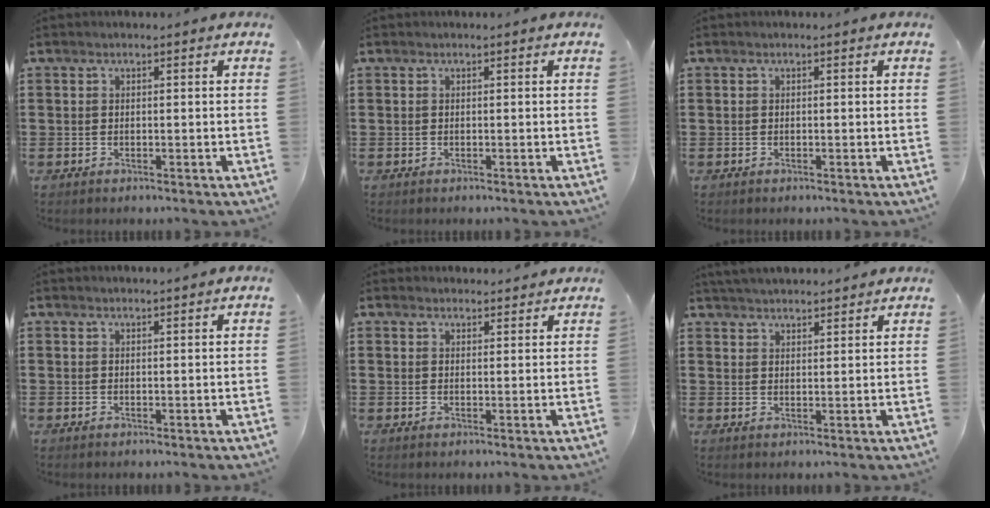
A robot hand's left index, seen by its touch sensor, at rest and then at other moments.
{"total": 0.0}
{"total": 0.0}
{"total": 0.8, "force": [0.8, -0.1, 0.2], "torque": [-0.005, -0.003, 0.017]}
{"total": 1.8, "force": [1.8, 0.4, -0.1], "torque": [-0.003, 0.000, 0.035]}
{"total": 3.1, "force": [3.1, -0.1, 0.2], "torque": [-0.013, -0.007, 0.059]}